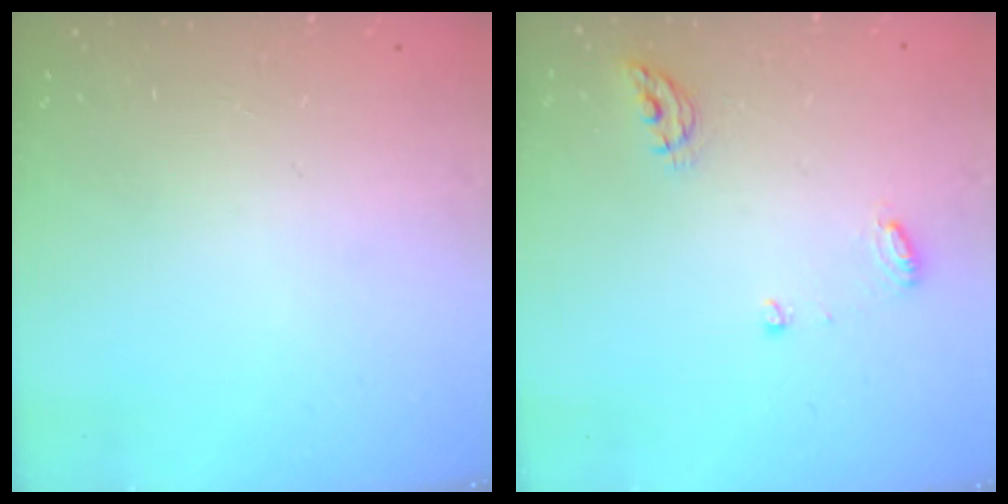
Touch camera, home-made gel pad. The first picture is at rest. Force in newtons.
{"total": 5.8, "press": 5.8, "slide": 0.6}